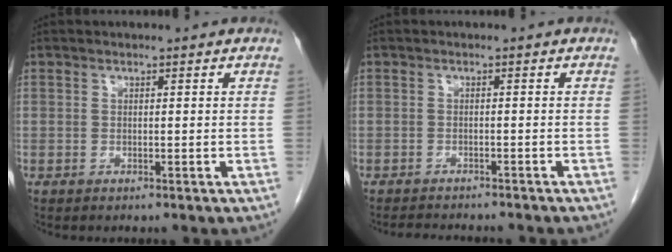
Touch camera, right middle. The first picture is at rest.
{"total": 6.3, "force": [-5.7, 1.1, 2.3], "torque": [-0.028, -0.005, -0.078]}